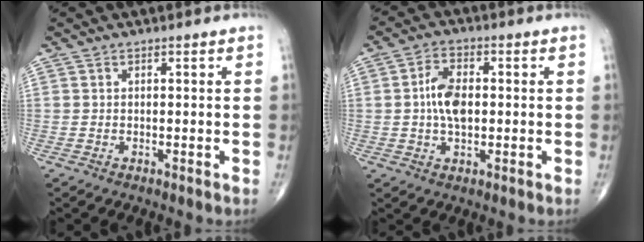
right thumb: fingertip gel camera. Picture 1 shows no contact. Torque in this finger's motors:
{"motor_torque": [1.27, 0.97, 0.42, -0.58, 0.05]}